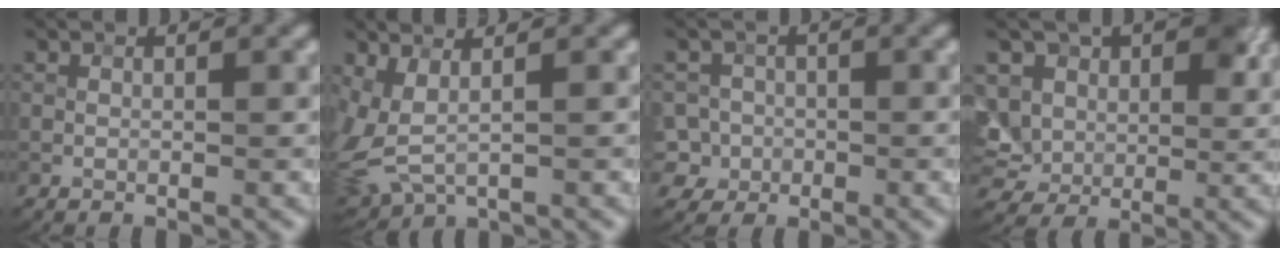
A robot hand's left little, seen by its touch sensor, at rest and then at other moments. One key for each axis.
{"total": 4.1, "fx": 0.6, "fy": 1.8, "fz": 3.6, "tx": -0.101, "ty": -0.009, "tz": 0.016}
{"total": 4.3, "fx": -1.4, "fy": 3.9, "fz": 1.0, "tx": 0.003, "ty": 0.008, "tz": -0.040}
{"total": 9.9, "fx": 3.5, "fy": 7.3, "fz": 5.7, "tx": -0.117, "ty": 0.017, "tz": 0.046}